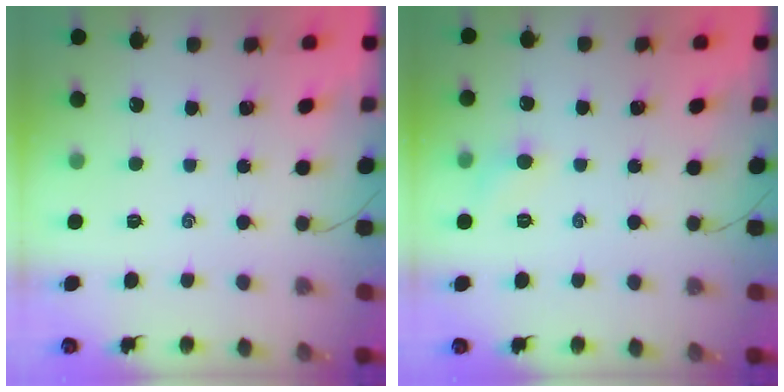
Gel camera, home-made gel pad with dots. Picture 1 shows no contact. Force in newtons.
{"total": 5.2, "press": 4.9, "slide": 1.6}